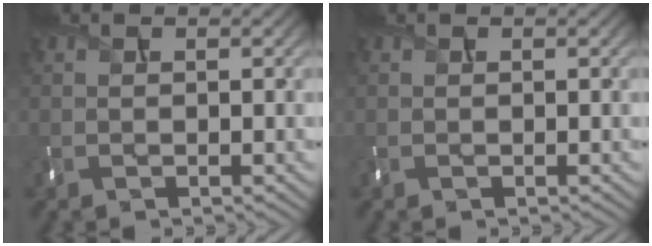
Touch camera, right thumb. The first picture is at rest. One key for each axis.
{"total": 0.0}